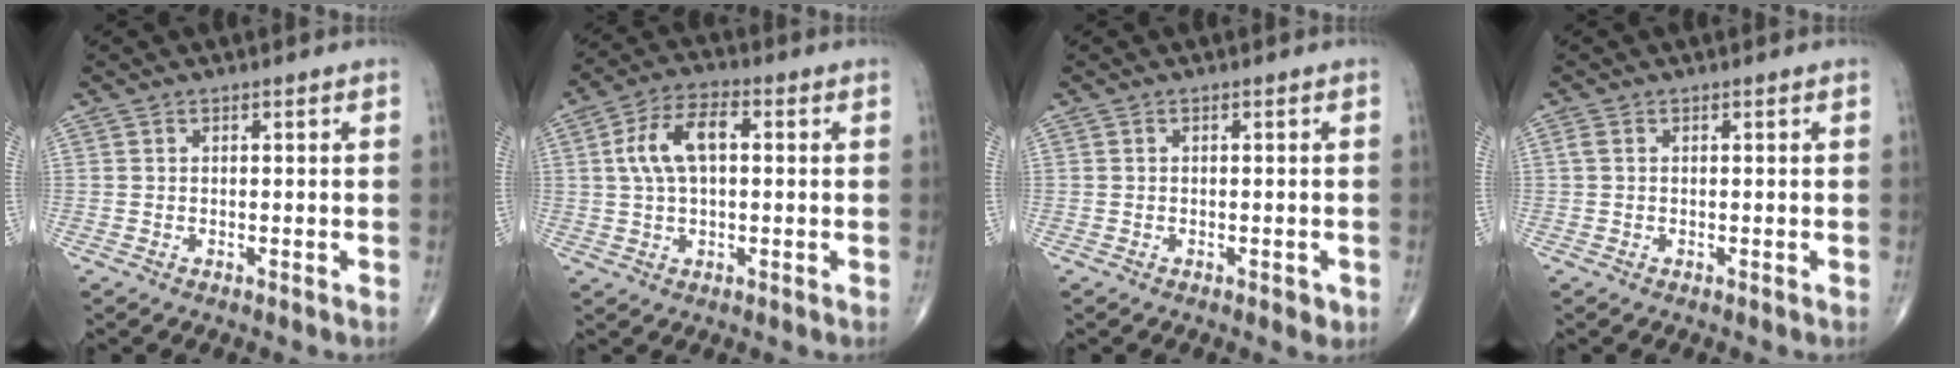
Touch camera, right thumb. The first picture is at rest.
{"total": 9.2, "force": [1.4, 4.8, 7.7], "torque": [-0.152, 0.021, 0.024]}
{"total": 1.5, "force": [-0.6, 0.8, 1.1], "torque": [-0.012, -0.001, -0.006]}
{"total": 0.9, "force": [0.1, 0.5, 0.7], "torque": [-0.019, 0.004, 0.003]}